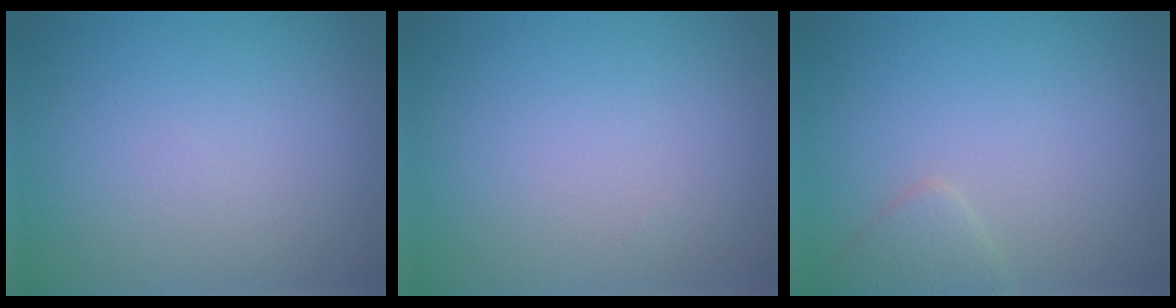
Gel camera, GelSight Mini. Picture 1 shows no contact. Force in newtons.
{"total": 0.0}
{"total": 1.6, "press": 1.6, "slide": 0.1}